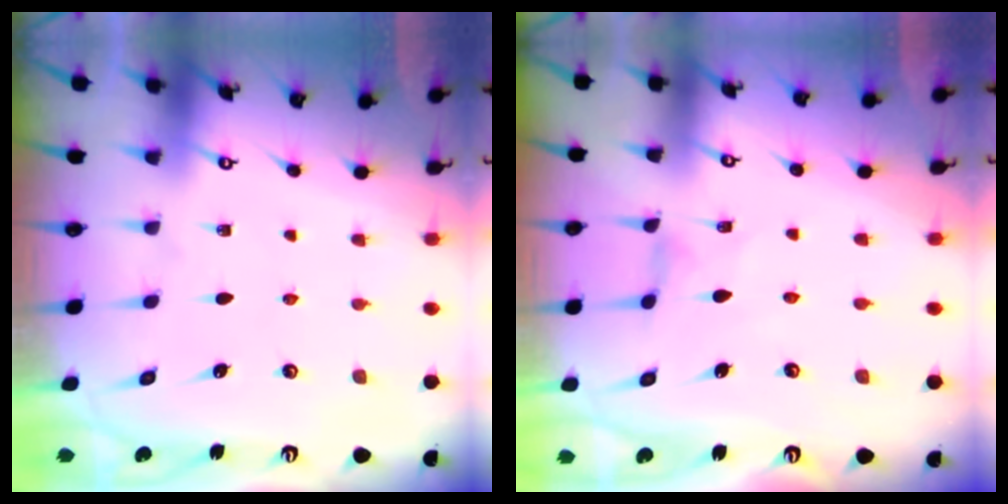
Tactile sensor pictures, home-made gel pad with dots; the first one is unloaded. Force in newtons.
{"total": 0.0}